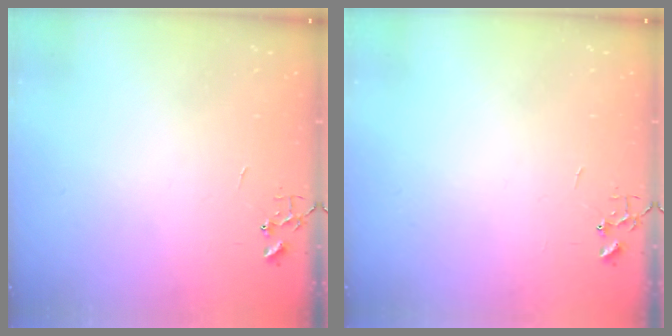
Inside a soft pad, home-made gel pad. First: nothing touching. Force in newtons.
{"total": 0.0}